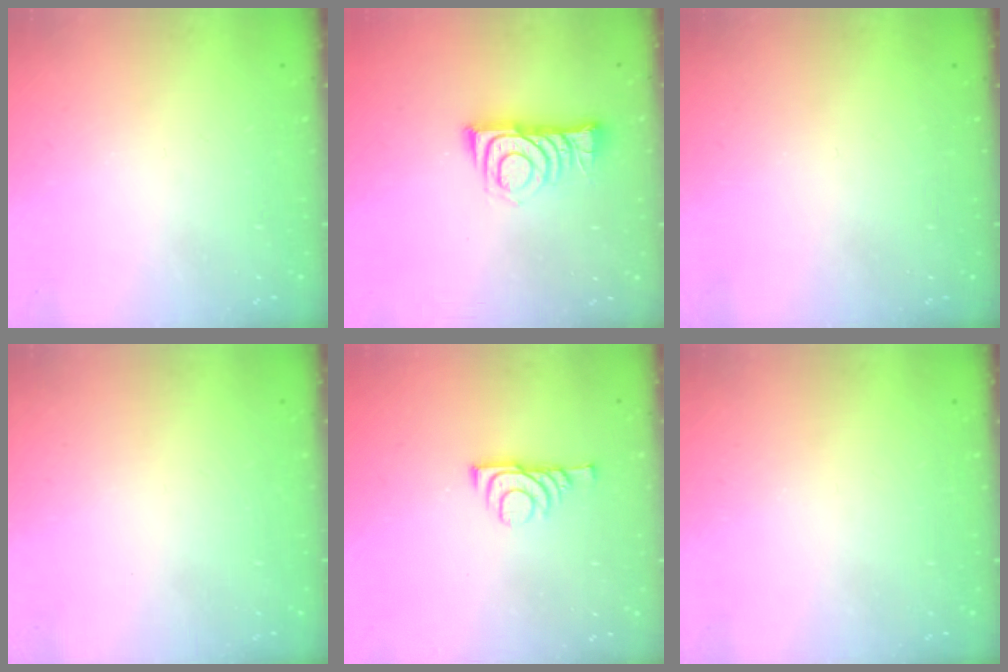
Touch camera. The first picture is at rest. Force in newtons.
{"total": 8.9, "press": 8.8, "slide": 0.9}
{"total": 0.0}
{"total": 1.5, "press": 1.5, "slide": 0.1}
{"total": 7.2, "press": 7.1, "slide": 1.1}
{"total": 0.0}